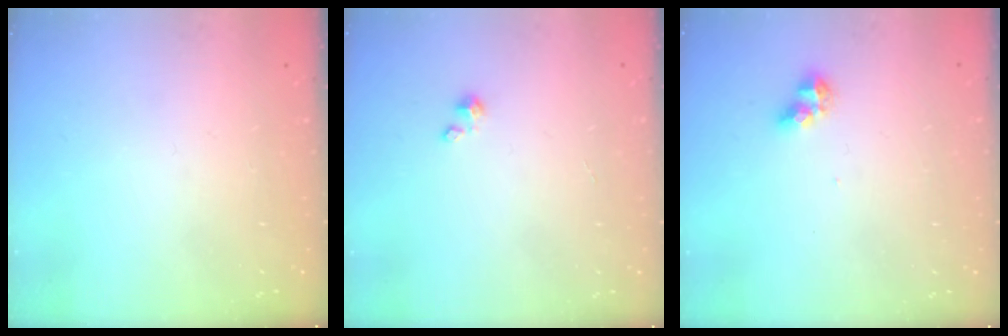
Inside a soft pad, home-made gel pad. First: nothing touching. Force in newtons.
{"total": 1.4, "press": 1.3, "slide": 0.3}
{"total": 5.0, "press": 5.0, "slide": 0.3}